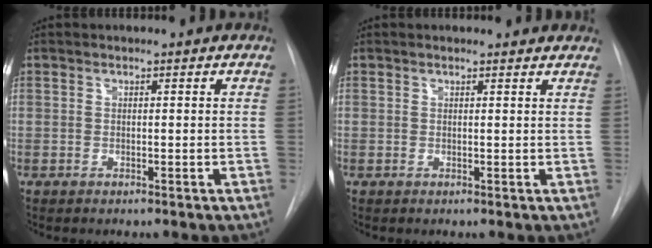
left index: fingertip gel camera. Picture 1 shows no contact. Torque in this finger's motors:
{"motor_torque": [0.33, -0.47, -0.02, 0.00]}